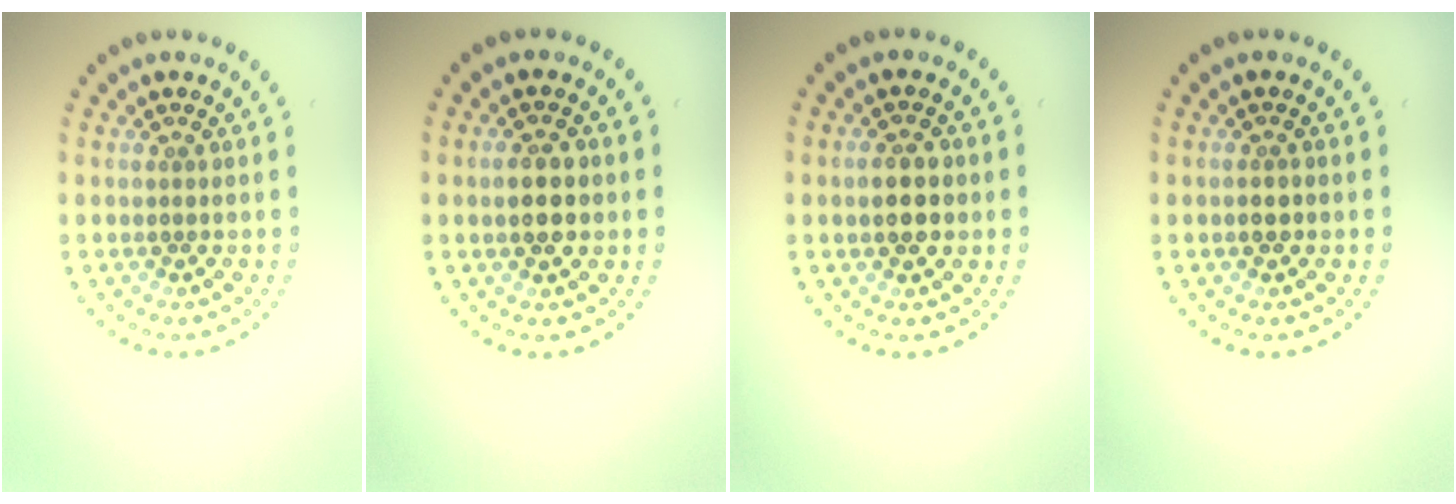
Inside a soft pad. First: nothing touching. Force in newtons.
{"total": 2.9, "press": 2.9, "slide": 0.2}
{"total": 2.7, "press": 2.7, "slide": 0.1}
{"total": 0.9, "press": 0.9, "slide": 0.2}